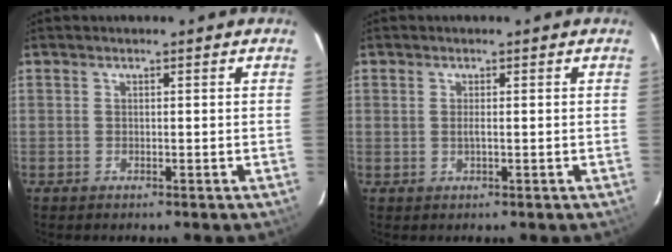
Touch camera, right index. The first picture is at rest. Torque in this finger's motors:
{"motor_torque": [-0.02, 0.10, -0.03, 0.00]}